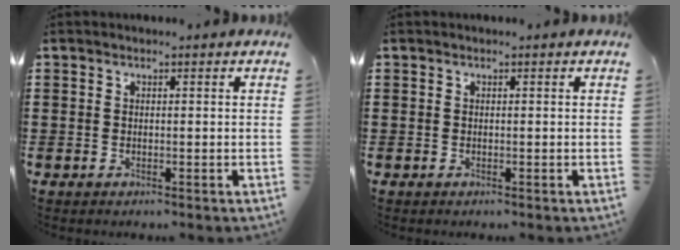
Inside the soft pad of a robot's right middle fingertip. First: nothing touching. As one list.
[{"total": 0.0}]